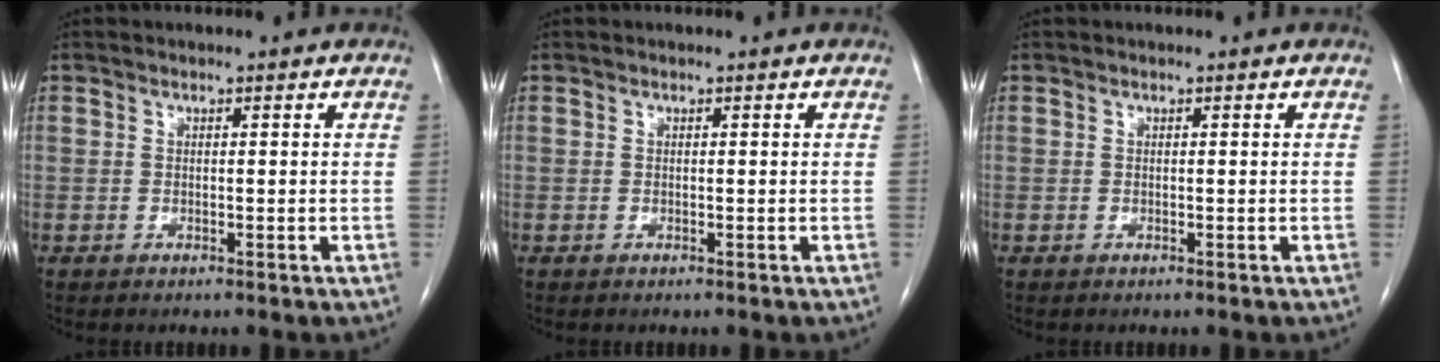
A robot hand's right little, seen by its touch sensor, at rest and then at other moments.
{"total": 0.0}
{"total": 0.0}